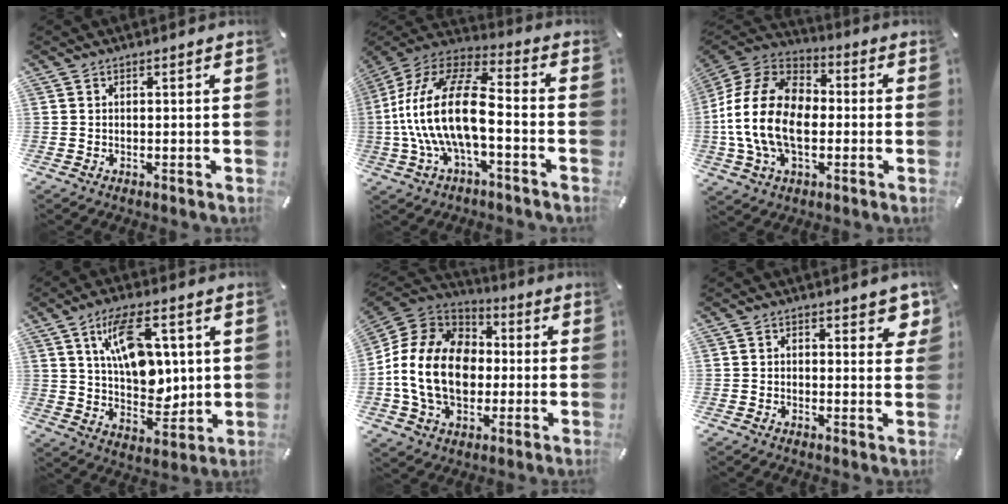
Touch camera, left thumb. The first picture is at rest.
{"total": 20.8, "force": [-3.8, 9.2, 18.3], "torque": [-0.379, 0.017, -0.067]}
{"total": 18.4, "force": [-3.4, 12.8, 12.9], "torque": [-0.284, 0.031, -0.065]}
{"total": 14.4, "force": [5.0, 8.3, 10.7], "torque": [-0.178, -0.010, 0.086]}
{"total": 18.5, "force": [-2.1, 14.1, 11.8], "torque": [-0.275, 0.018, -0.042]}
{"total": 3.8, "force": [1.4, 2.2, 2.8], "torque": [-0.019, -0.007, 0.016]}